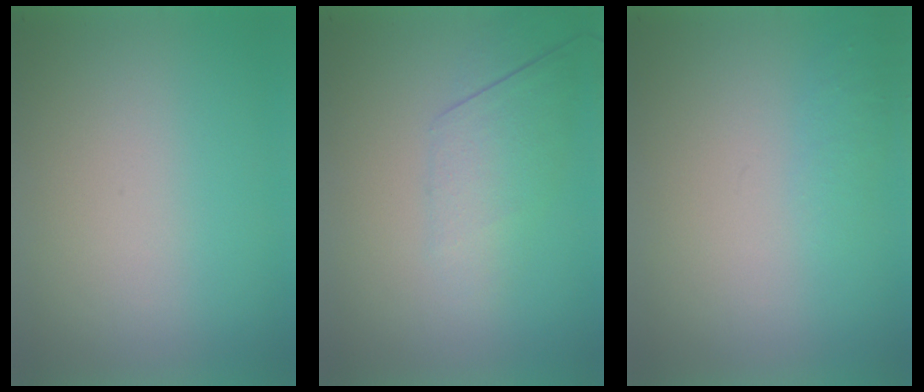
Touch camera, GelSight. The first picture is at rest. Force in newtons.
{"total": 2.2}
{"total": 1.1}